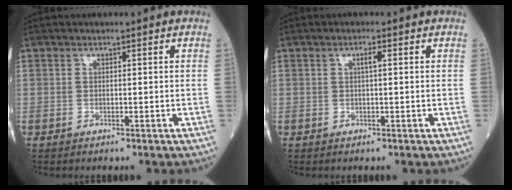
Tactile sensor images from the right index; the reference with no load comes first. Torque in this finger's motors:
{"motor_torque": [0.24, 0.09, 0.14, 0.05]}